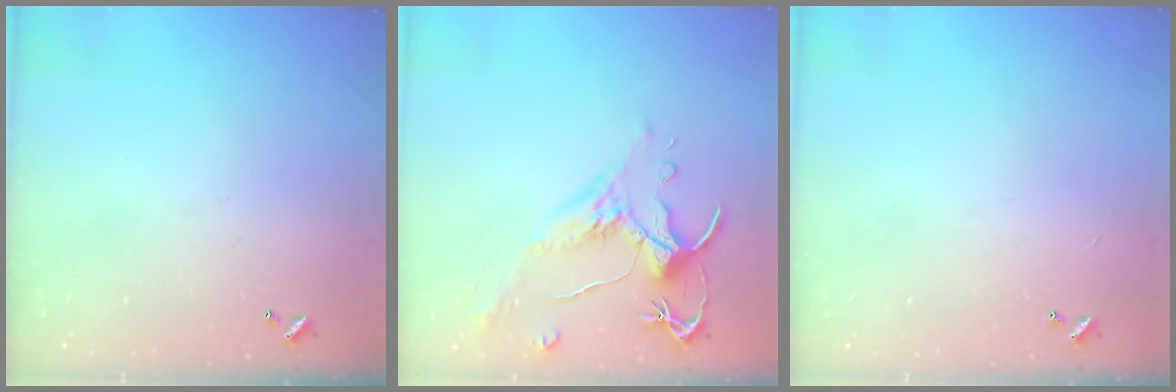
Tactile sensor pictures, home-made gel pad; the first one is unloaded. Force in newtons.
{"total": 1.6, "press": 1.2, "slide": 1.1}
{"total": 1.3, "press": 1.2, "slide": 0.5}